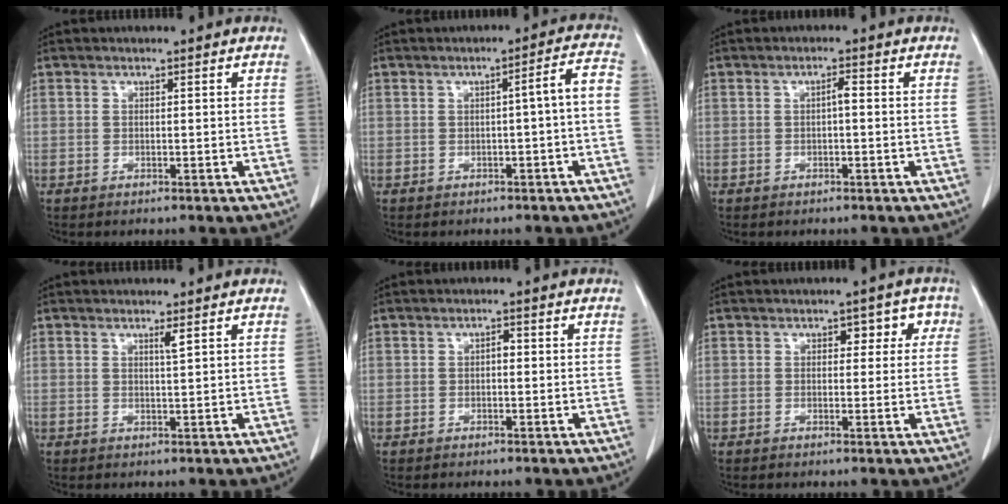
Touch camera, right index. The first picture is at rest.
{"total": 4.0, "force": [-1.0, 0.0, 3.9], "torque": [-0.048, 0.014, -0.014]}
{"total": 1.4, "force": [-0.1, 0.2, 1.3], "torque": [-0.022, 0.004, -0.001]}
{"total": 1.3, "force": [0.7, -0.3, 1.0], "torque": [-0.021, -0.007, 0.013]}
{"total": 1.0, "force": [0.0, 0.5, 0.9], "torque": [-0.012, 0.004, -0.003]}
{"total": 4.0, "force": [1.2, 2.6, 2.8], "torque": [-0.017, 0.021, 0.011]}